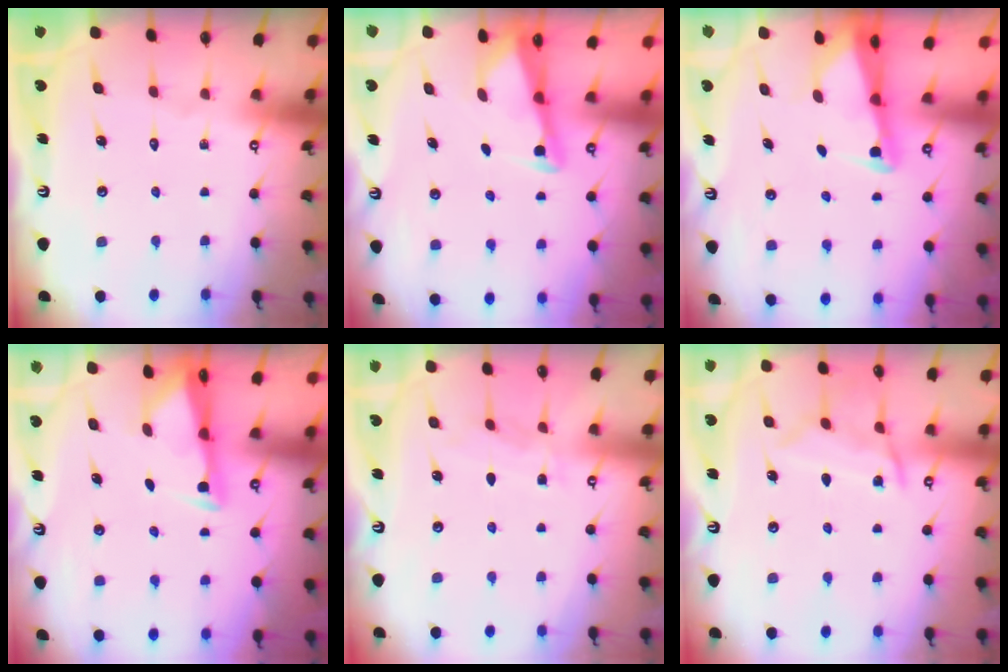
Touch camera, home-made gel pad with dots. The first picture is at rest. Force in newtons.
{"total": 2.7, "press": 2.7, "slide": 0.1}
{"total": 2.6, "press": 2.6, "slide": 0.3}
{"total": 2.9, "press": 2.9, "slide": 0.4}
{"total": 5.4, "press": 5.4, "slide": 0.6}
{"total": 9.5, "press": 9.4, "slide": 1.0}